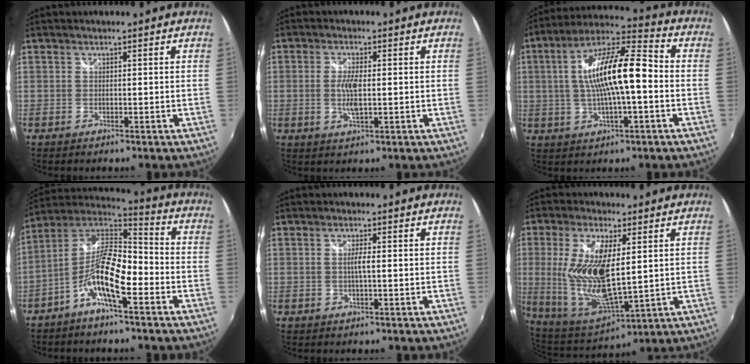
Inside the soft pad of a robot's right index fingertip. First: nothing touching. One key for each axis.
{"total": 4.5, "fx": -0.3, "fy": 1.3, "fz": 4.3, "tx": -0.085, "ty": -0.005, "tz": -0.007}
{"total": 15.7, "fx": -0.5, "fy": 3.9, "fz": 15.2, "tx": -0.272, "ty": 0.021, "tz": -0.011}
{"total": 12.7, "fx": -5.4, "fy": 3.6, "fz": 10.9, "tx": -0.214, "ty": 0.006, "tz": -0.106}
{"total": 1.8, "fx": -0.2, "fy": -0.1, "fz": 1.8, "tx": -0.031, "ty": -0.001, "tz": -0.005}
{"total": 17.5, "fx": 2.2, "fy": 6.6, "fz": 16.1, "tx": -0.323, "ty": -0.015, "tz": 0.056}